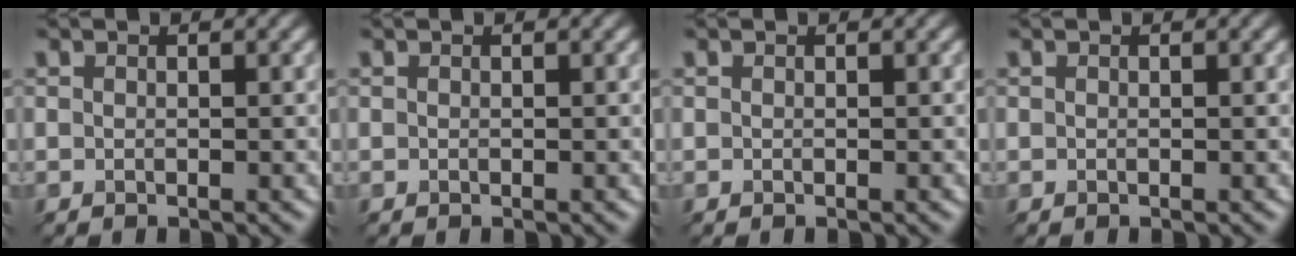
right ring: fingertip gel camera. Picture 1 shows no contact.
{"total": 0.0}
{"total": 0.0}
{"total": 0.0}